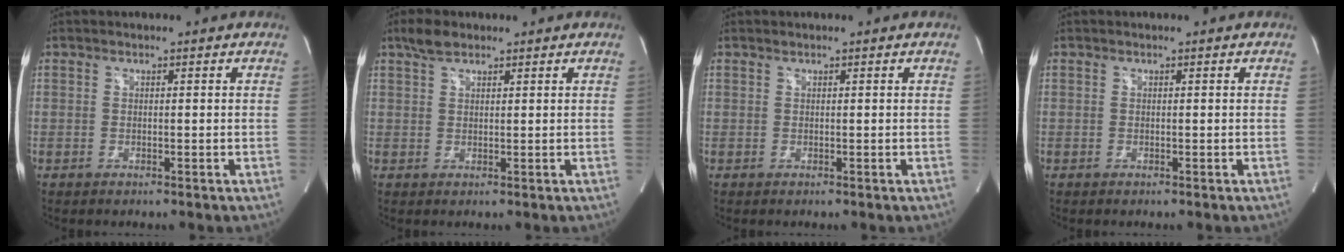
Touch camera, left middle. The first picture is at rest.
{"total": 2.9, "force": [2.2, 1.2, 1.4], "torque": [-0.035, 0.009, 0.043]}
{"total": 0.0}
{"total": 0.0}